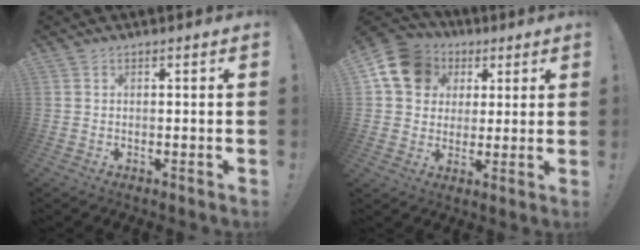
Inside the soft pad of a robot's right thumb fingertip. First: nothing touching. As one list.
[{"total": 14.1, "force": [5.0, 11.8, 6.0], "torque": [-0.092, -0.013, 0.103]}]